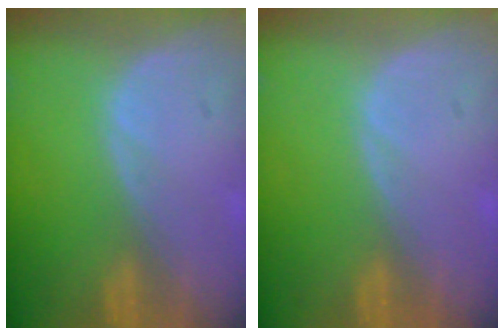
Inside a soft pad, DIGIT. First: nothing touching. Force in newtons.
{"total": 0.0}